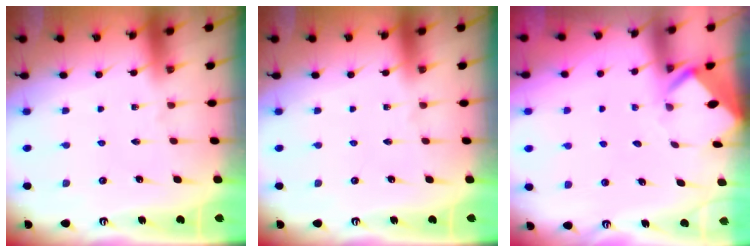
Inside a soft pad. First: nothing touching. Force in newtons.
{"total": 0.0}
{"total": 3.0, "press": 3.0, "slide": 0.1}